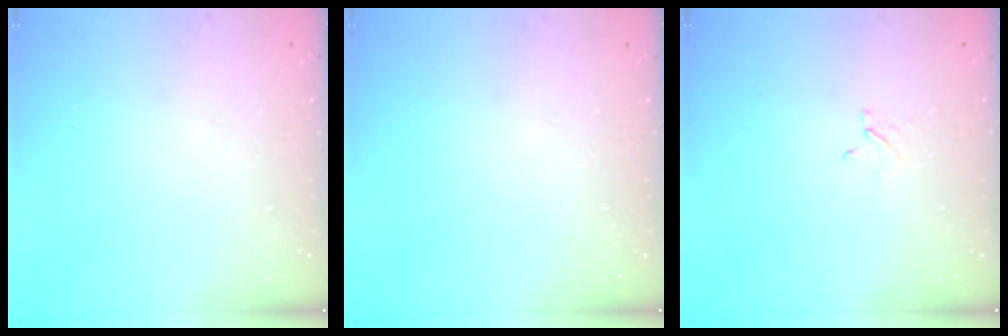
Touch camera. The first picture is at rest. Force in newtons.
{"total": 0.0}
{"total": 2.6, "press": 2.6, "slide": 0.3}